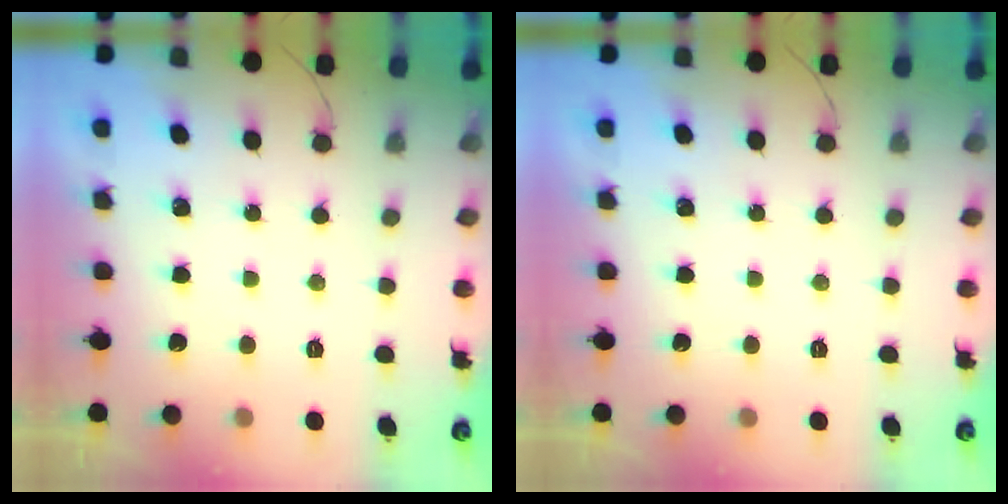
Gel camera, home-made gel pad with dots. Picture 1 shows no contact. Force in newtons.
{"total": 0.0}